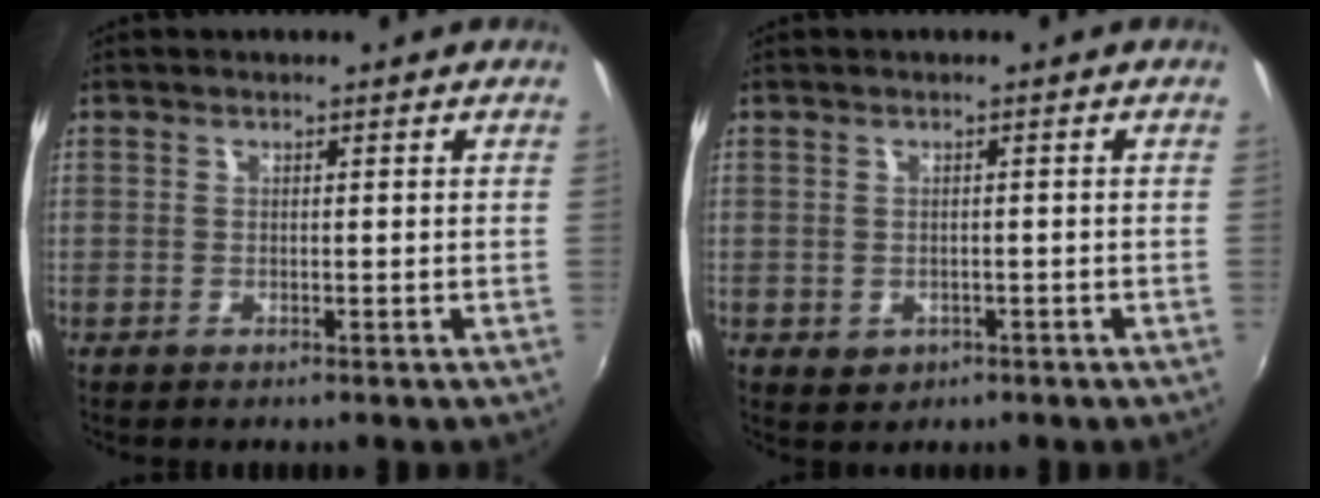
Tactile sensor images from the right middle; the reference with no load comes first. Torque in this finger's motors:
{"motor_torque": [0.45, -0.44, 0.03, 0.00]}